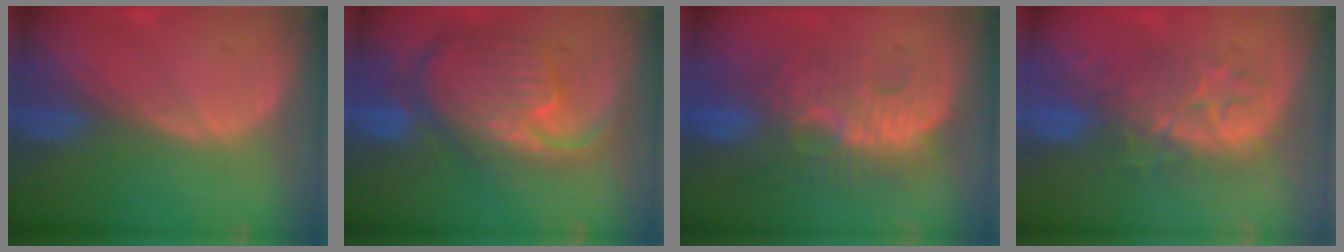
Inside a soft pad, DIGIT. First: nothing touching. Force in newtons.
{"total": 11.8, "press": 10.2, "slide": 6.0}
{"total": 9.0, "press": 8.9, "slide": 1.7}
{"total": 8.4, "press": 8.3, "slide": 1.4}